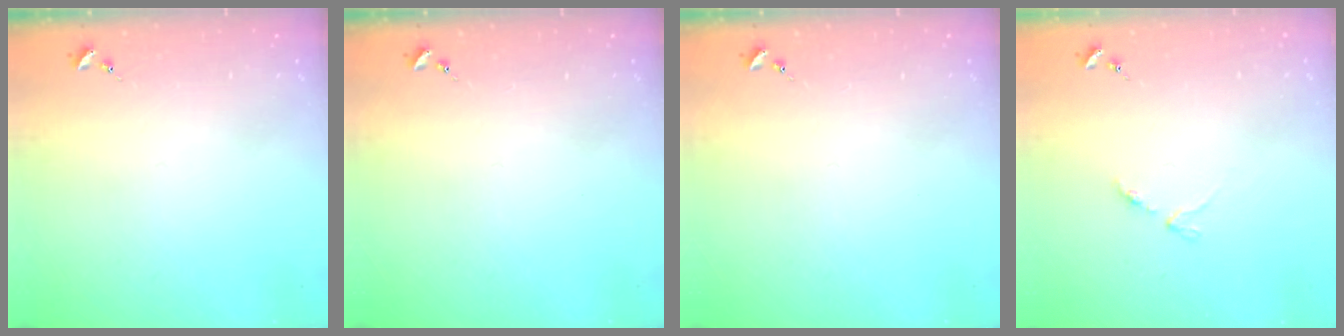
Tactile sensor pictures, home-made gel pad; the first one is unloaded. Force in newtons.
{"total": 0.0}
{"total": 0.0}
{"total": 3.4, "press": 3.4, "slide": 0.5}